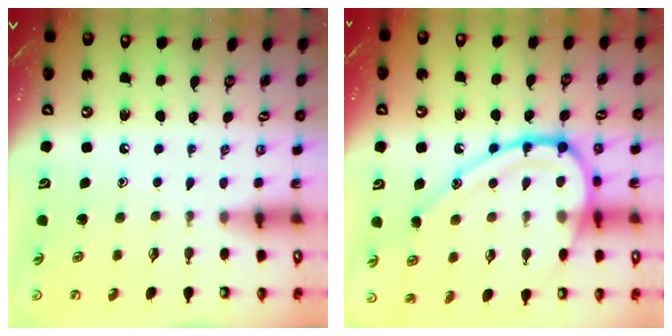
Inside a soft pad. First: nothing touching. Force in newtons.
{"total": 18.7, "press": 18.7, "slide": 1.2}